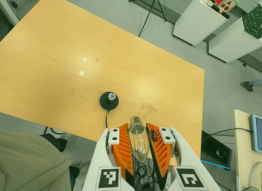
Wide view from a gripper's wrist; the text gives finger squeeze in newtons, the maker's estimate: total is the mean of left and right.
{"total": 20.6, "left": 22.3, "right": 18.9}